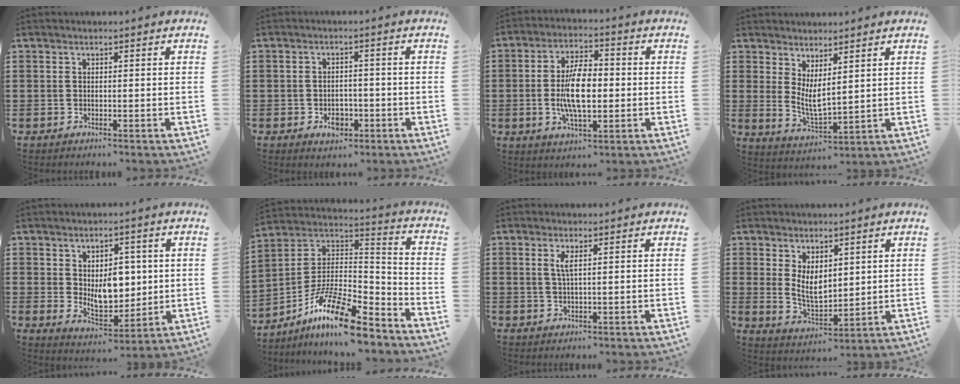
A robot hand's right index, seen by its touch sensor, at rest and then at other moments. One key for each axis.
{"total": 3.4, "fx": -1.4, "fy": 2.2, "fz": 2.2, "tx": -0.033, "ty": 0.000, "tz": -0.028}
{"total": 9.5, "fx": -0.7, "fy": 4.1, "fz": 8.6, "tx": -0.170, "ty": -0.002, "tz": -0.019}
{"total": 4.3, "fx": 1.6, "fy": 1.5, "fz": 3.8, "tx": -0.075, "ty": -0.006, "tz": 0.032}
{"total": 7.7, "fx": 1.3, "fy": 5.4, "fz": 5.4, "tx": -0.072, "ty": -0.001, "tz": 0.019}
{"total": 13.7, "fx": -9.8, "fy": 3.0, "fz": 9.1, "tx": -0.175, "ty": 0.020, "tz": -0.184}
{"total": 2.1, "fx": 0.7, "fy": 0.3, "fz": 1.9, "tx": -0.040, "ty": 0.002, "tz": 0.011}
{"total": 5.4, "fx": 1.8, "fy": 3.1, "fz": 4.0, "tx": -0.076, "ty": 0.000, "tz": 0.034}